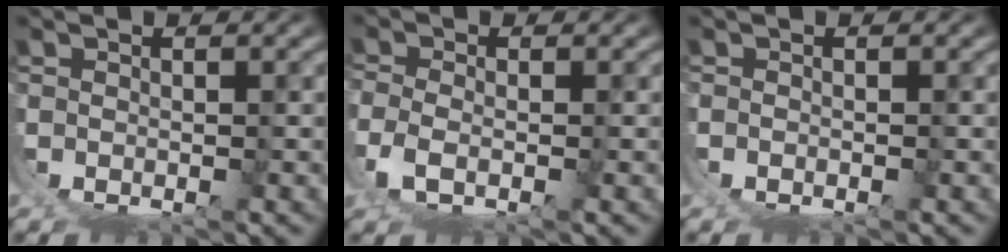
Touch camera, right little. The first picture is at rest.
{"total": 2.9, "force": [0.9, 1.5, 2.3], "torque": [-0.077, -0.018, 0.026]}
{"total": 0.8, "force": [-0.2, 0.6, 0.4], "torque": [-0.013, -0.001, -0.004]}